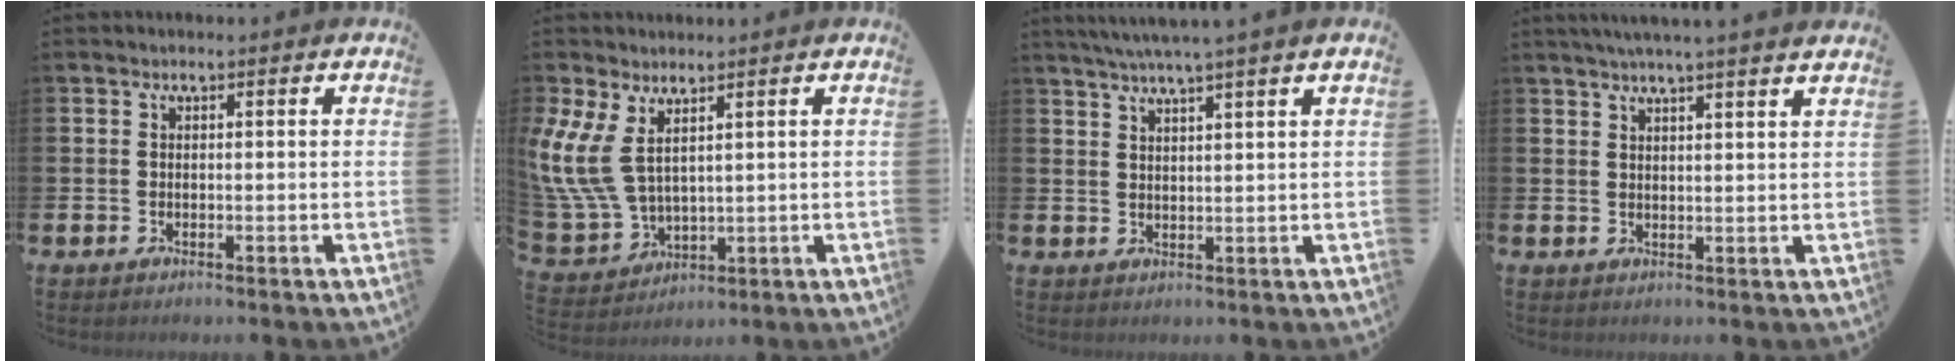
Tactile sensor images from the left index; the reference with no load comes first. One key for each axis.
{"total": 7.7, "fx": 3.7, "fy": 4.3, "fz": 5.3, "tx": -0.139, "ty": -0.013, "tz": 0.069}
{"total": 3.9, "fx": 3.4, "fy": -1.1, "fz": 1.4, "tx": -0.040, "ty": -0.009, "tz": 0.062}
{"total": 3.5, "fx": 3.3, "fy": -1.0, "fz": 0.7, "tx": -0.017, "ty": -0.016, "tz": 0.060}